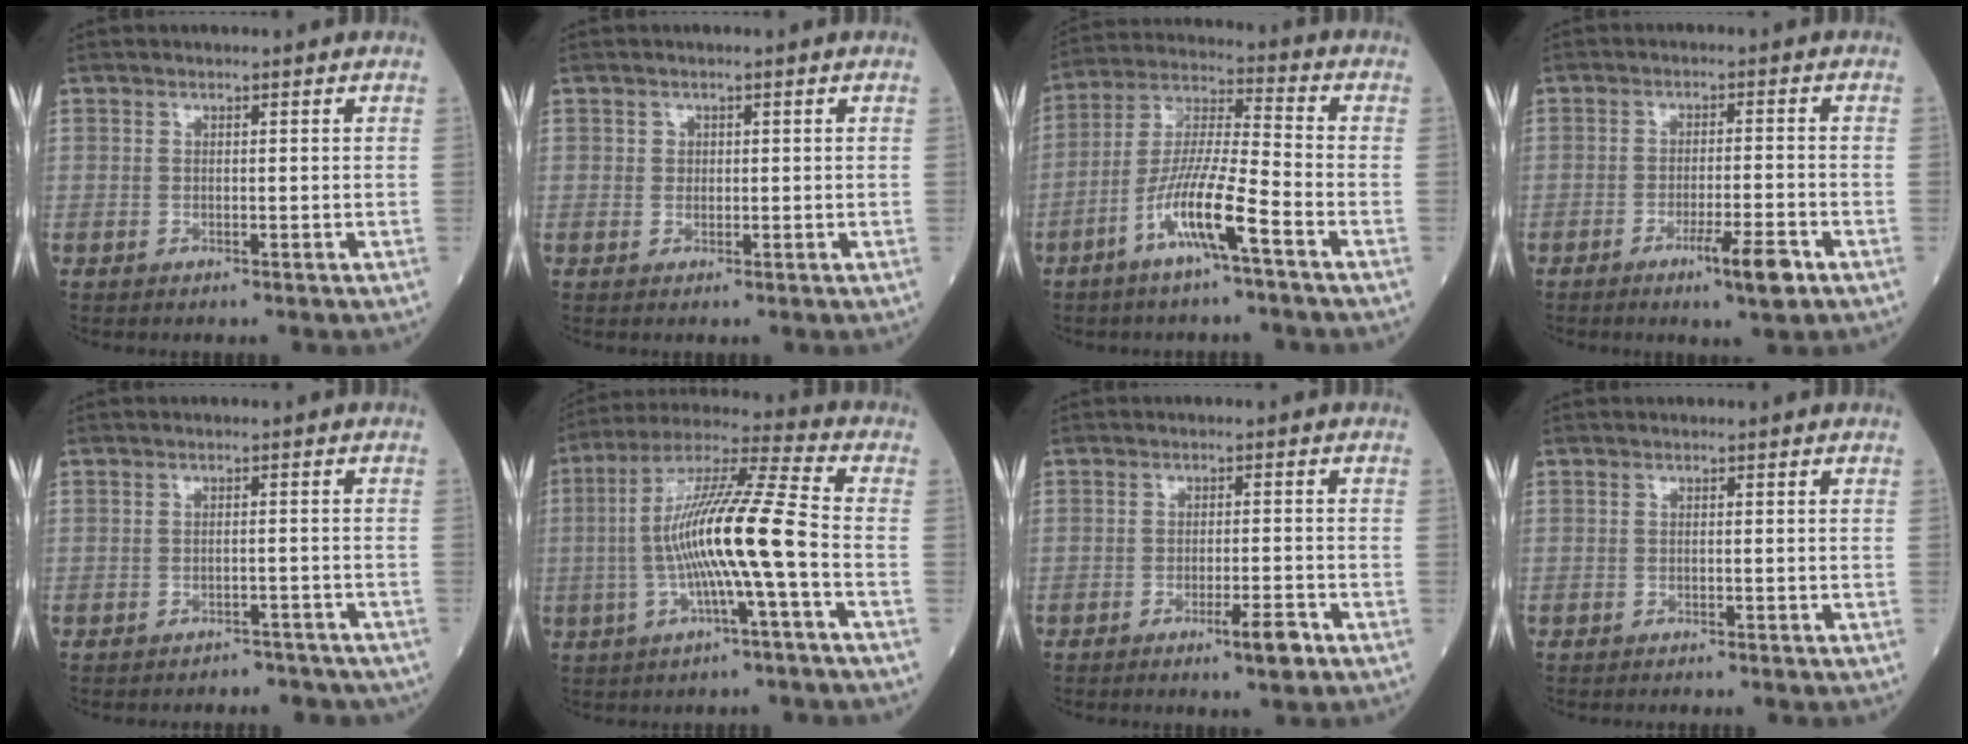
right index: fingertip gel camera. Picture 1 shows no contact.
{"total": 0.9, "force": [0.2, 0.9, 0.2], "torque": [0.002, 0.001, 0.003]}
{"total": 10.8, "force": [-5.5, 0.3, 9.3], "torque": [-0.183, -0.001, -0.110]}
{"total": 6.3, "force": [-3.4, 0.3, 5.2], "torque": [-0.085, -0.008, -0.055]}
{"total": 6.0, "force": [-5.5, 2.5, 0.6], "torque": [0.000, 0.005, -0.054]}
{"total": 14.0, "force": [-2.4, -0.3, 13.8], "torque": [-0.261, 0.016, -0.051]}
{"total": 3.5, "force": [-2.1, 0.2, 2.8], "torque": [-0.041, -0.003, -0.033]}
{"total": 0.7, "force": [-0.6, -0.1, 0.2], "torque": [-0.002, 0.000, -0.013]}